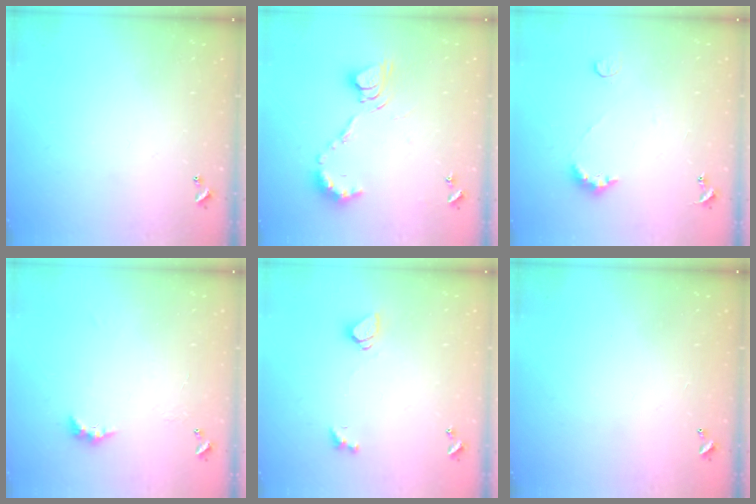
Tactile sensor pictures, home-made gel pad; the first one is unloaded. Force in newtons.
{"total": 9.3, "press": 9.3, "slide": 0.3}
{"total": 3.8, "press": 3.8, "slide": 0.7}
{"total": 3.0, "press": 2.9, "slide": 0.7}
{"total": 1.2, "press": 1.1, "slide": 0.5}
{"total": 2.8, "press": 2.8, "slide": 0.1}